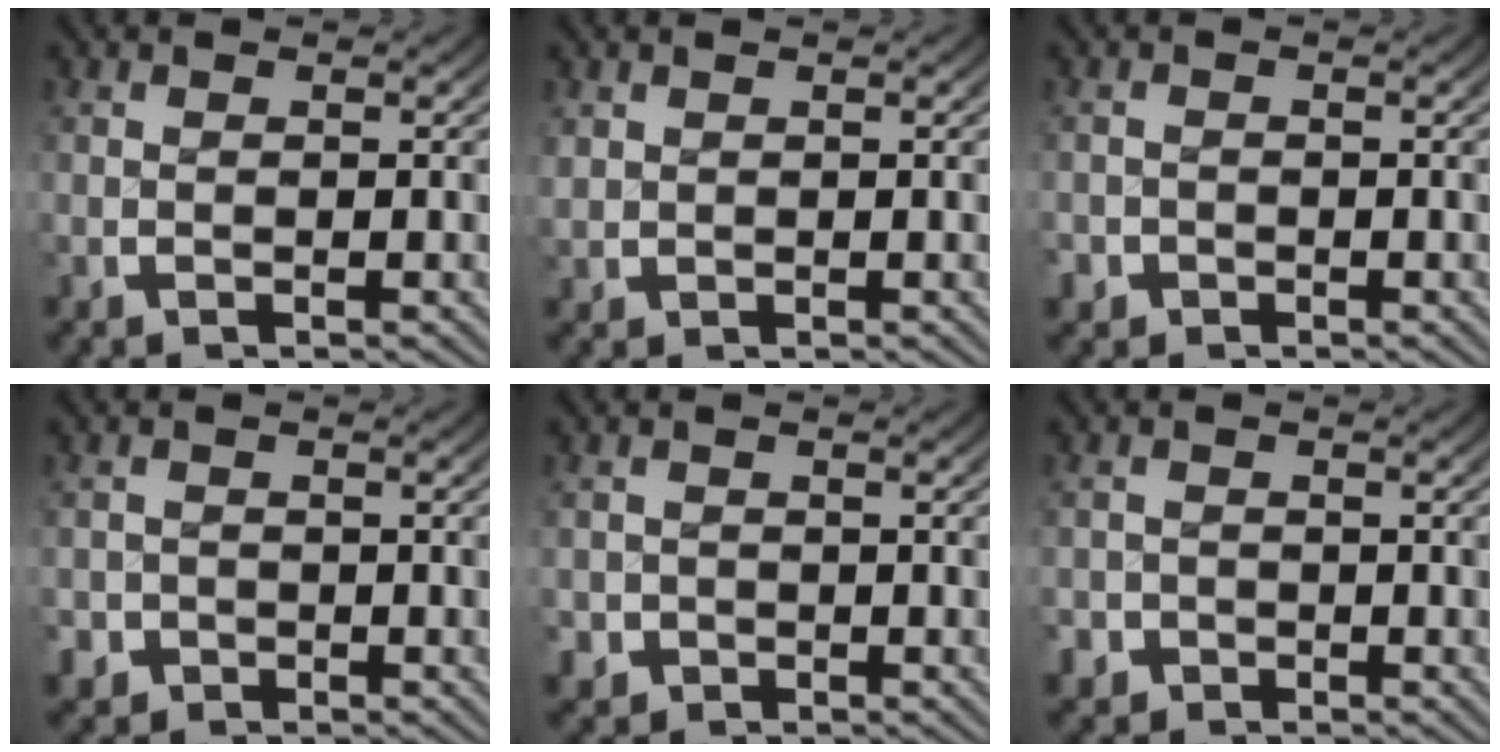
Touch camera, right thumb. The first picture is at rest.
{"total": 0.7, "force": [0.5, 0.5, -0.3], "torque": [0.006, -0.001, 0.015]}
{"total": 1.8, "force": [-1.3, 1.2, -0.4], "torque": [0.003, -0.014, -0.021]}
{"total": 2.8, "force": [-2.0, 1.9, -0.2], "torque": [-0.004, -0.022, -0.029]}
{"total": 2.5, "force": [-1.6, 1.9, -0.1], "torque": [-0.008, -0.021, -0.021]}
{"total": 2.4, "force": [-1.8, 1.5, -0.4], "torque": [-0.001, -0.019, -0.028]}